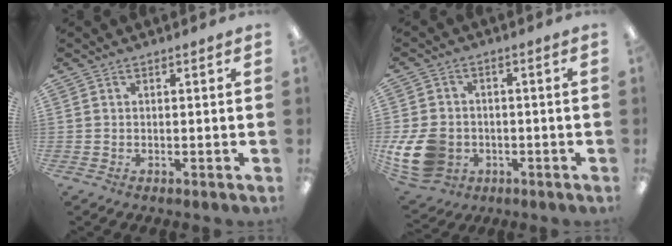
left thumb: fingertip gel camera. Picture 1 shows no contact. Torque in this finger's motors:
{"motor_torque": [0.37, 1.50, 1.13, 0.36, 0.10]}